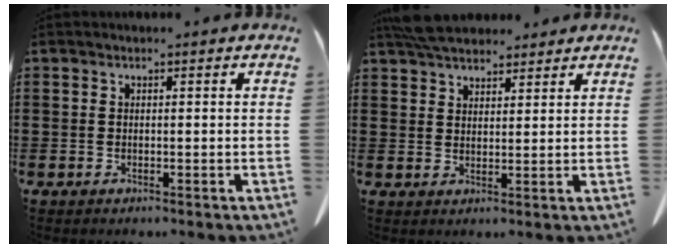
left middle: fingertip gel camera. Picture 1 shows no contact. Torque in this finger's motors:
{"motor_torque": [1.45, -0.24, 0.26, 0.11]}